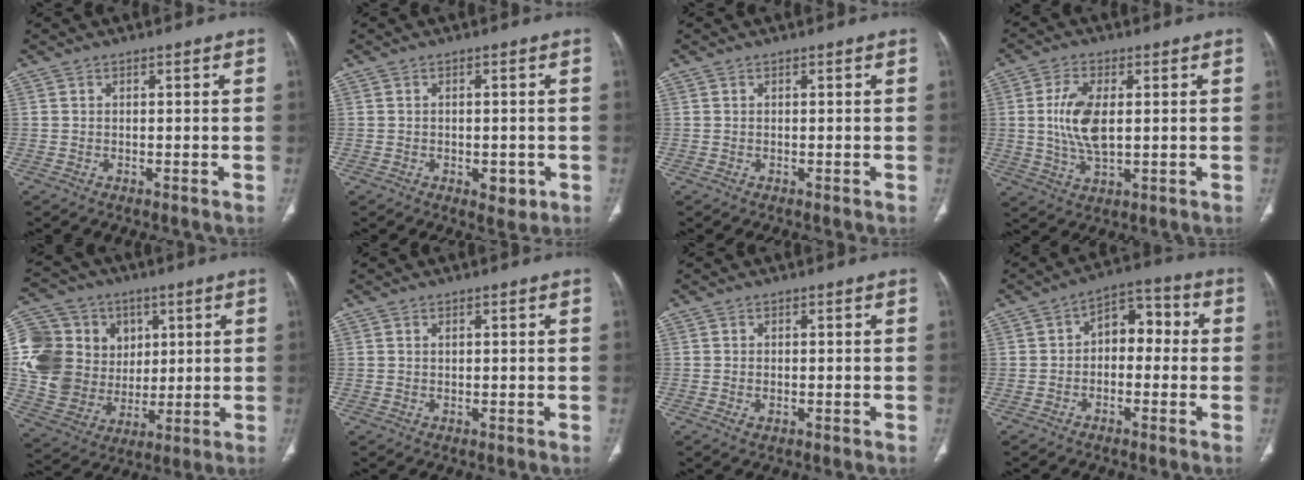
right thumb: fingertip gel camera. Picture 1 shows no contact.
{"total": 3.6, "force": [-1.2, 2.1, 2.7], "torque": [-0.024, 0.001, -0.006]}
{"total": 0.0}
{"total": 9.2, "force": [0.9, 4.4, 8.0], "torque": [-0.168, -0.008, 0.022]}
{"total": 21.5, "force": [3.8, 18.0, 11.2], "torque": [-0.206, 0.016, 0.085]}
{"total": 0.6, "force": [0.3, 0.3, 0.4], "torque": [-0.007, 0.000, 0.005]}
{"total": 1.0, "force": [-0.2, 0.6, 0.8], "torque": [-0.020, 0.004, 0.000]}
{"total": 6.1, "force": [-0.2, 4.1, 4.5], "torque": [-0.041, 0.028, -0.017]}